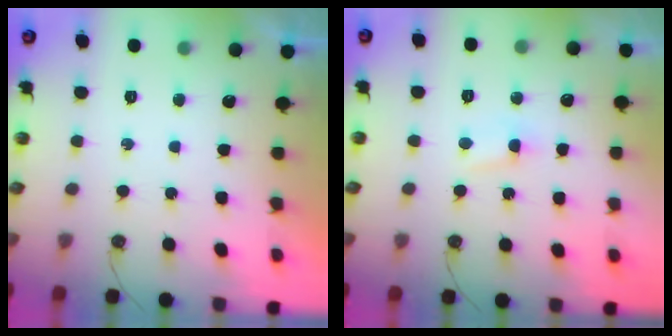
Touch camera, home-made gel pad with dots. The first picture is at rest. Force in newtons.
{"total": 2.8, "press": 2.8, "slide": 0.2}